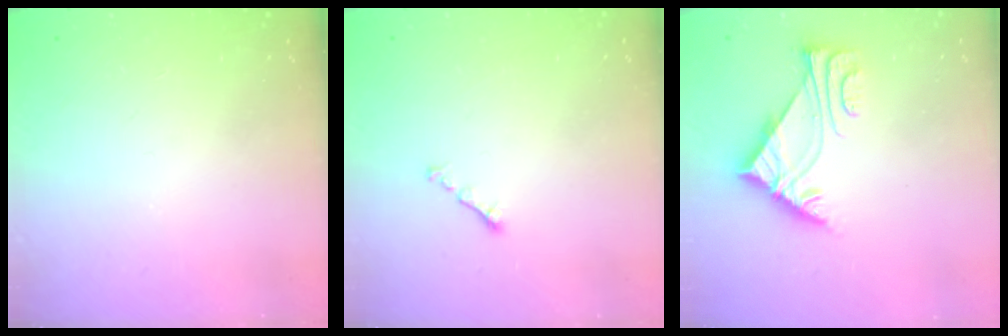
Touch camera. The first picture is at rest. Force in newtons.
{"total": 0.8, "press": 0.6, "slide": 0.4}
{"total": 6.0, "press": 5.9, "slide": 0.5}